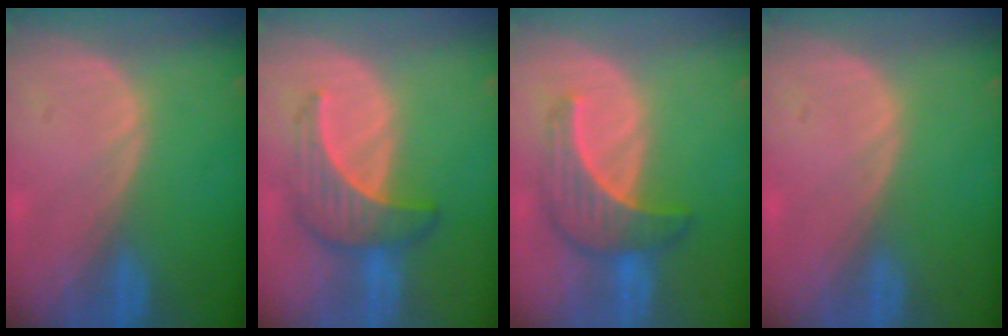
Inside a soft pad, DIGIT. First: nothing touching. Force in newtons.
{"total": 6.6, "press": 6.4, "slide": 1.7}
{"total": 6.7, "press": 6.7, "slide": 0.7}
{"total": 0.0}